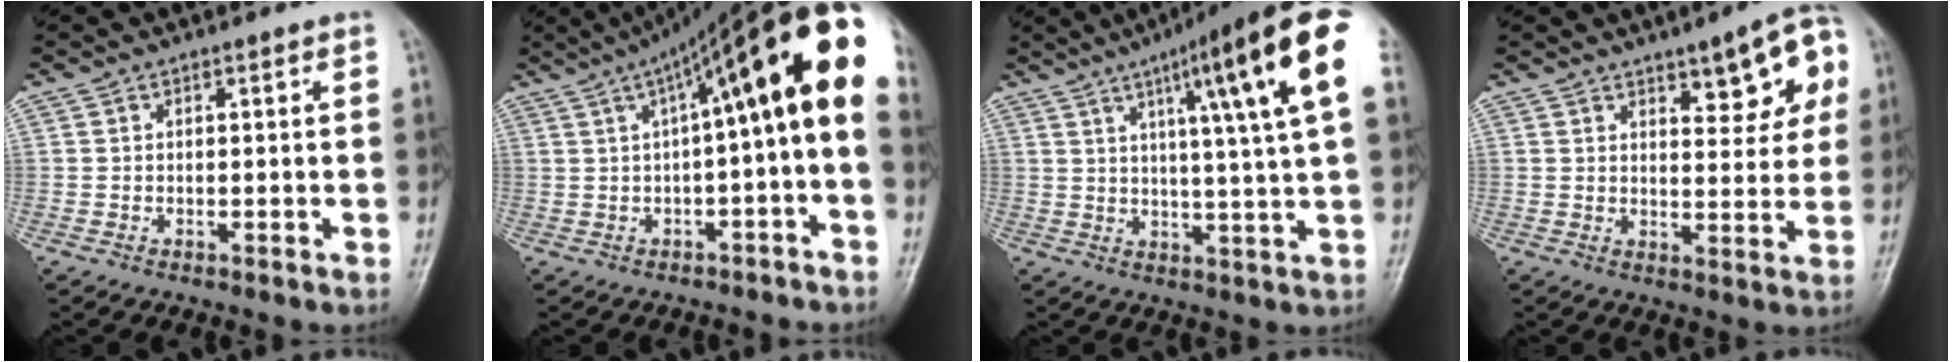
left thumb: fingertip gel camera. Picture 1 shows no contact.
{"total": 19.2, "force": [2.8, 4.8, 18.4], "torque": [-0.258, 0.060, 0.036]}
{"total": 18.4, "force": [7.3, 1.4, 16.9], "torque": [-0.234, -0.013, 0.096]}
{"total": 10.6, "force": [4.8, 4.2, 8.4], "torque": [-0.077, -0.013, 0.059]}